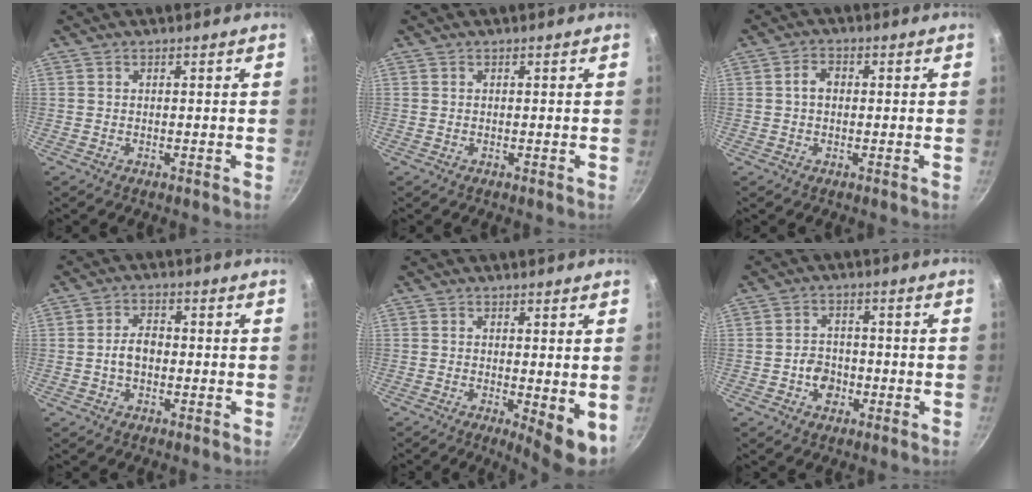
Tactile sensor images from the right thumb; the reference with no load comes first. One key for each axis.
{"total": 0.0}
{"total": 3.0, "fx": 0.1, "fy": 2.2, "fz": 2.0, "tx": -0.028, "ty": 0.010, "tz": -0.003}
{"total": 4.6, "fx": -0.7, "fy": 3.1, "fz": 3.3, "tx": -0.046, "ty": 0.018, "tz": -0.015}
{"total": 6.2, "fx": -0.6, "fy": 1.9, "fz": 5.9, "tx": -0.070, "ty": -0.011, "tz": -0.003}
{"total": 4.7, "fx": -1.5, "fy": 3.7, "fz": 2.4, "tx": -0.019, "ty": 0.013, "tz": -0.030}